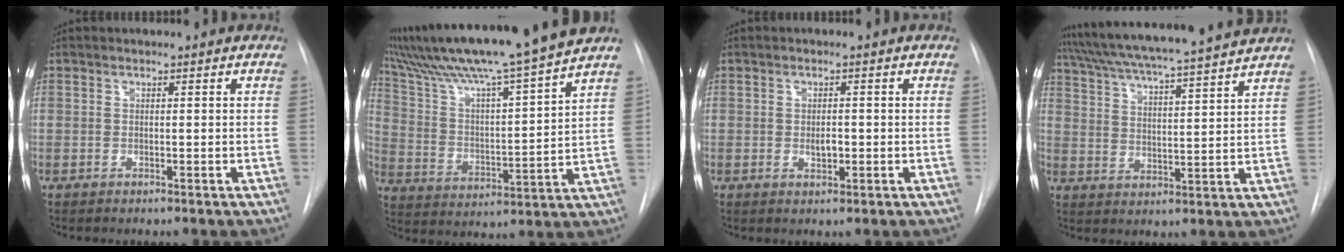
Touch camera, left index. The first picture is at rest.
{"total": 20.7, "force": [17.7, -1.4, 10.7], "torque": [-0.191, -0.016, 0.283]}
{"total": 1.8, "force": [-0.3, 1.0, 1.5], "torque": [-0.025, -0.003, -0.004]}
{"total": 18.1, "force": [16.3, -0.9, 7.8], "torque": [-0.141, -0.007, 0.241]}